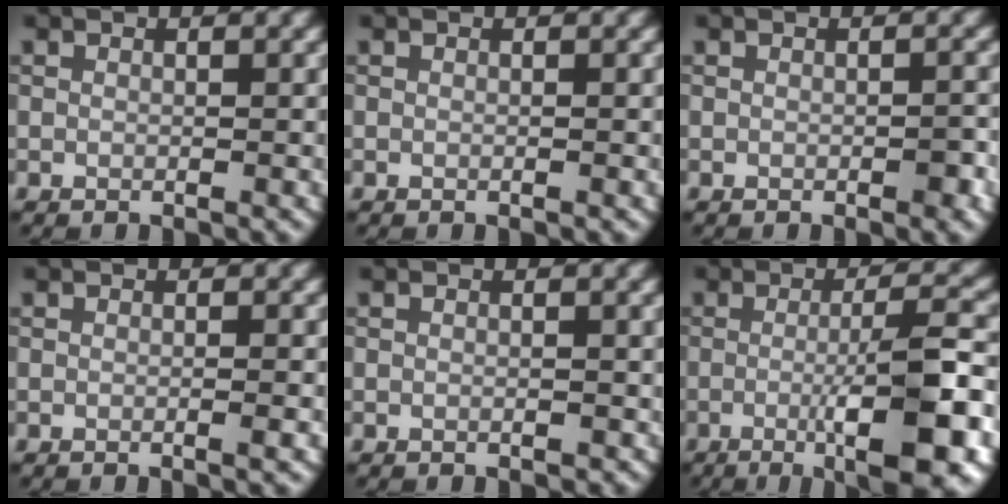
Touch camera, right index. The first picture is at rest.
{"total": 0.0}
{"total": 1.3, "force": [-0.5, 0.3, 1.1], "torque": [-0.016, 0.001, -0.007]}
{"total": 1.1, "force": [-0.2, 0.2, 1.1], "torque": [-0.011, 0.000, -0.008]}
{"total": 0.5, "force": [-0.2, 0.2, 0.4], "torque": [-0.007, 0.001, -0.001]}
{"total": 9.4, "force": [-2.5, 1.7, 8.9], "torque": [-0.116, 0.007, -0.047]}